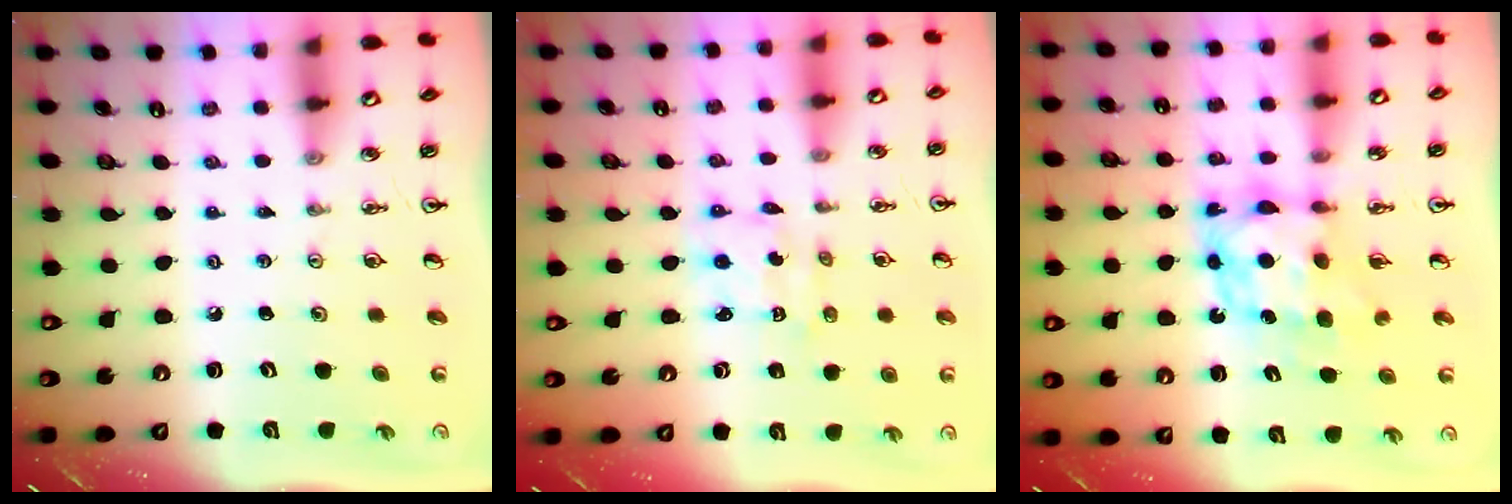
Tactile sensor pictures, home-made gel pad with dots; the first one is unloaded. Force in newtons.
{"total": 2.6, "press": 2.6, "slide": 0.1}
{"total": 7.5, "press": 7.4, "slide": 0.6}